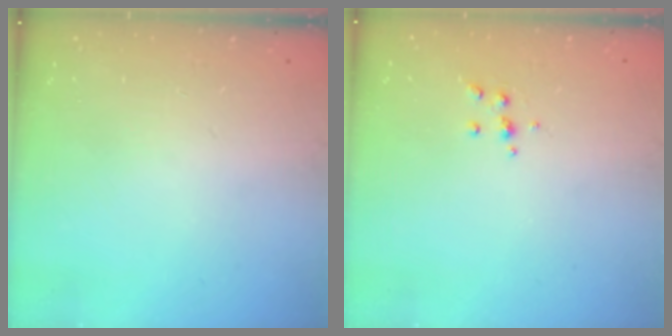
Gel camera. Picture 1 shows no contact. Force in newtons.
{"total": 4.0, "press": 3.9, "slide": 0.9}